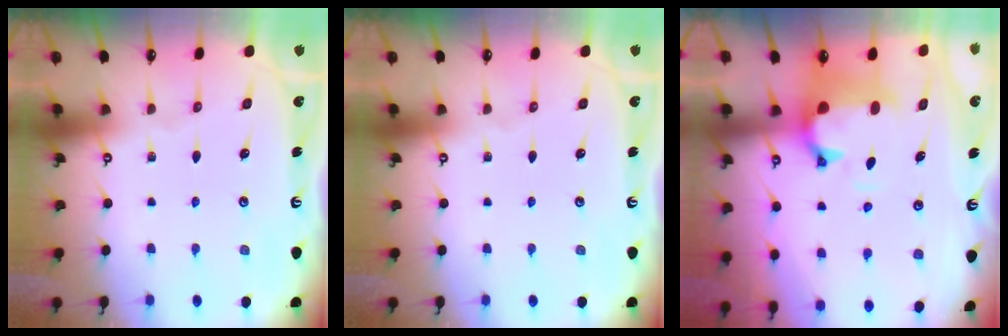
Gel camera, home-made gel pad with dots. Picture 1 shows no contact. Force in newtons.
{"total": 0.0}
{"total": 1.4, "press": 0.4, "slide": 1.3}